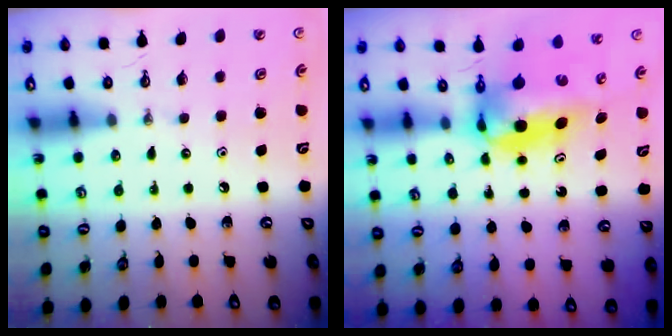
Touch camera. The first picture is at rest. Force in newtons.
{"total": 8.4, "press": 7.5, "slide": 3.9}